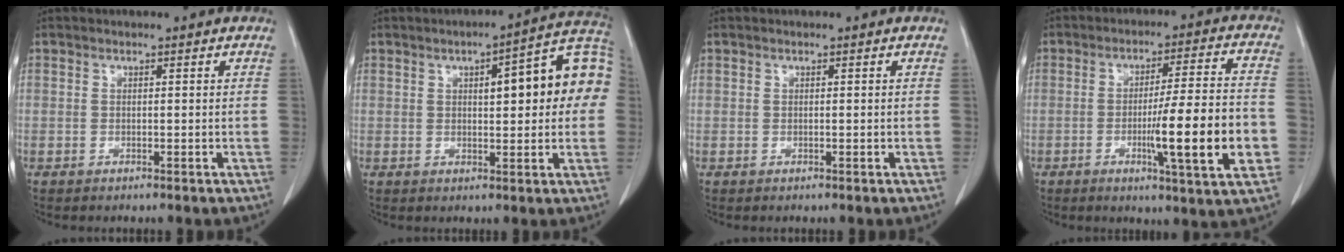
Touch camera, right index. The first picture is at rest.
{"total": 13.3, "force": [2.2, 3.3, 12.6], "torque": [-0.158, 0.041, 0.025]}
{"total": 0.0}
{"total": 14.1, "force": [-3.6, 0.1, 13.6], "torque": [-0.207, -0.012, -0.058]}